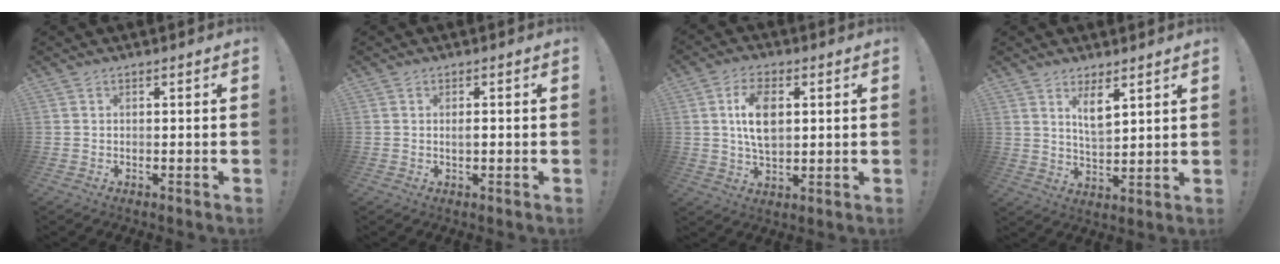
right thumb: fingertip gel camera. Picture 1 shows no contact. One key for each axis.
{"total": 1.3, "fx": -0.2, "fy": 0.5, "fz": 1.2, "tx": -0.019, "ty": 0.000, "tz": -0.005}
{"total": 10.4, "fx": 2.1, "fy": 5.9, "fz": 8.3, "tx": -0.148, "ty": -0.004, "tz": 0.032}
{"total": 7.1, "fx": 4.4, "fy": 3.6, "fz": 4.2, "tx": -0.060, "ty": -0.029, "tz": 0.080}